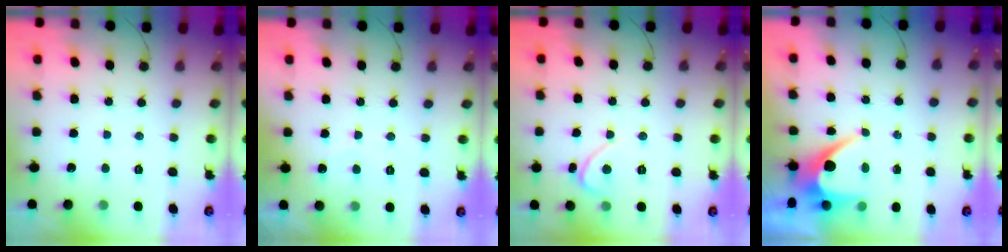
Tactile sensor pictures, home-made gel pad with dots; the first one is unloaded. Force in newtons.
{"total": 1.9, "press": 1.9, "slide": 0.2}
{"total": 2.3, "press": 2.3, "slide": 0.1}
{"total": 6.8, "press": 6.8, "slide": 0.6}